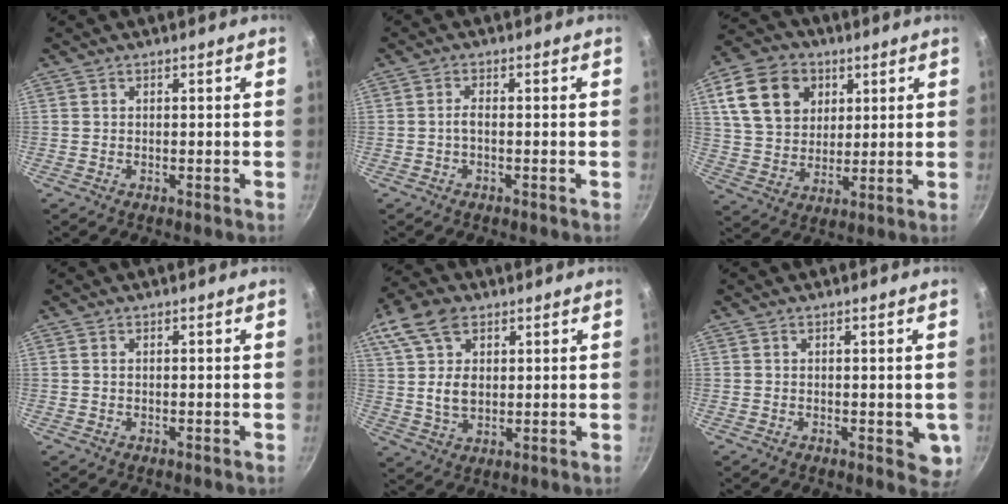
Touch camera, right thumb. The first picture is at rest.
{"total": 1.6, "force": [-0.5, 0.5, 1.4], "torque": [-0.033, 0.009, -0.013]}
{"total": 15.1, "force": [5.4, 11.6, 8.0], "torque": [-0.128, -0.006, 0.097]}
{"total": 0.6, "force": [0.1, 0.4, 0.4], "torque": [-0.007, 0.002, 0.002]}
{"total": 13.2, "force": [4.8, 8.9, 8.5], "torque": [-0.152, -0.002, 0.087]}
{"total": 4.2, "force": [0.1, 2.1, 3.6], "torque": [-0.032, -0.008, 0.003]}